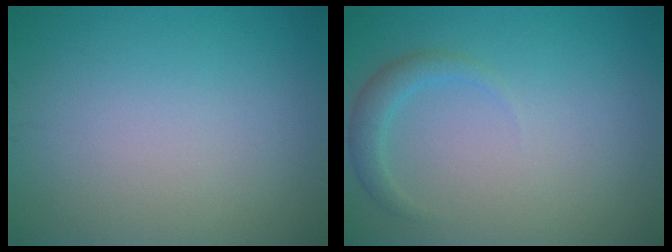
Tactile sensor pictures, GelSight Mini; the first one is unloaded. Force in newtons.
{"total": 1.7, "press": 1.7, "slide": 0.1}